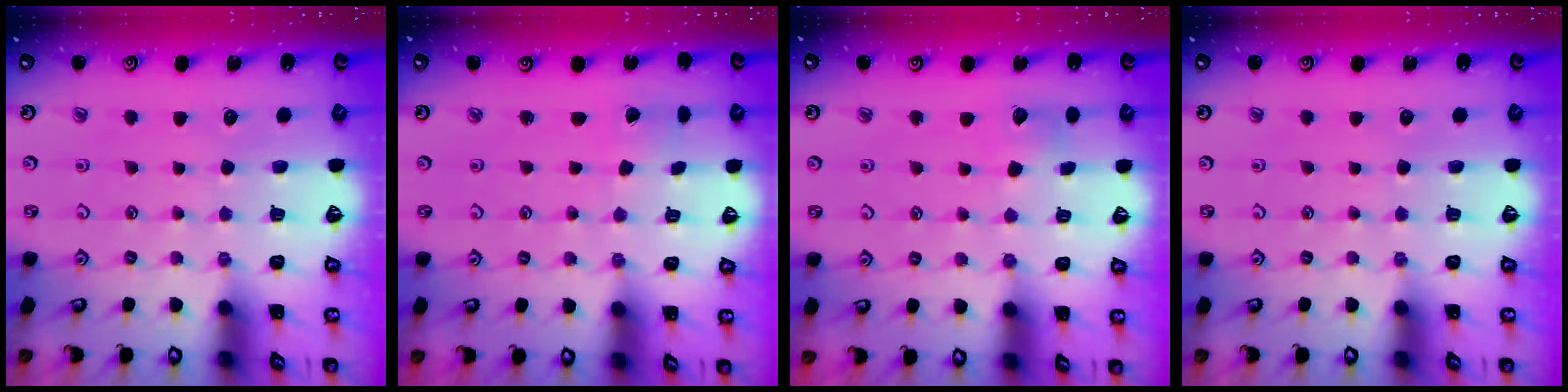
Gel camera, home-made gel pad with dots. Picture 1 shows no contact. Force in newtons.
{"total": 1.5, "press": 1.5, "slide": 0.0}
{"total": 5.6, "press": 5.6, "slide": 0.6}
{"total": 0.0}